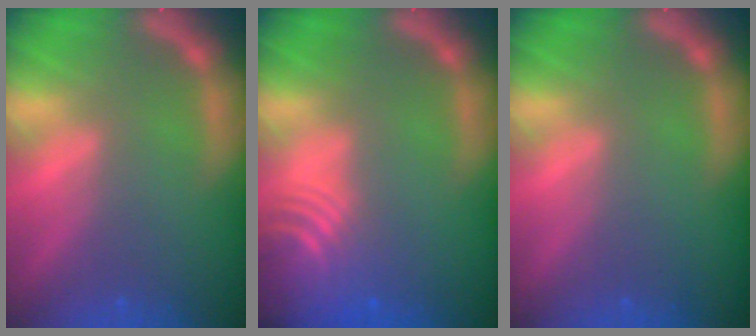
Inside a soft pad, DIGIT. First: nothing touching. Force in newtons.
{"total": 8.6}
{"total": 0.0}